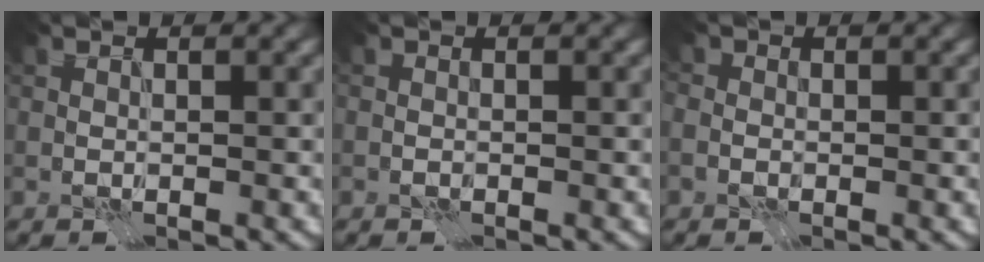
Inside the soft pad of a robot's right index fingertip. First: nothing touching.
{"total": 0.0}
{"total": 0.8, "force": [-0.4, 0.7, 0.2], "torque": [0.000, -0.001, -0.005]}